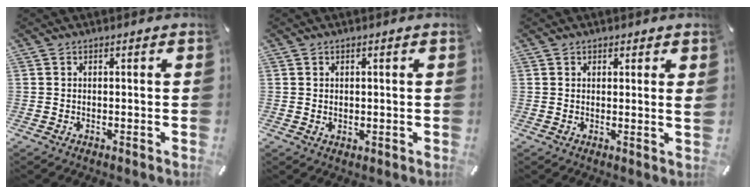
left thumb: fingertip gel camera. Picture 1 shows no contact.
{"total": 1.0, "force": [0.5, 0.8, 0.2], "torque": [-0.004, 0.002, 0.009]}
{"total": 1.7, "force": [0.9, 0.5, 1.4], "torque": [-0.013, -0.004, 0.012]}